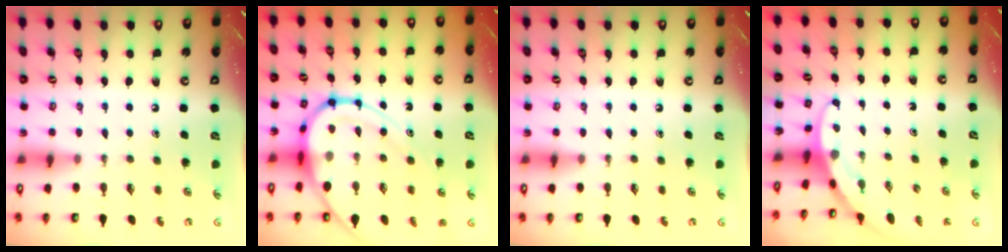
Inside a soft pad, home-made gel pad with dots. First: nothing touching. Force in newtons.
{"total": 14.1, "press": 14.1, "slide": 1.2}
{"total": 0.0}
{"total": 3.0, "press": 3.0, "slide": 0.1}